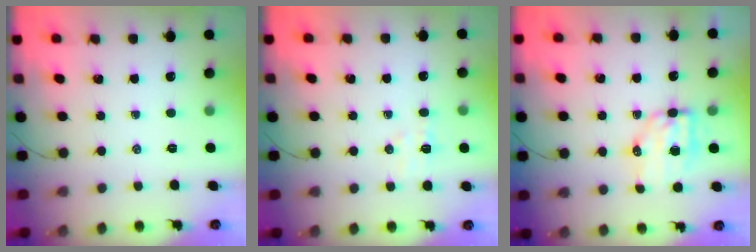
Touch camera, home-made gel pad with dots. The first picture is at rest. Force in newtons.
{"total": 5.3, "press": 5.1, "slide": 1.2}
{"total": 7.5, "press": 7.3, "slide": 1.4}